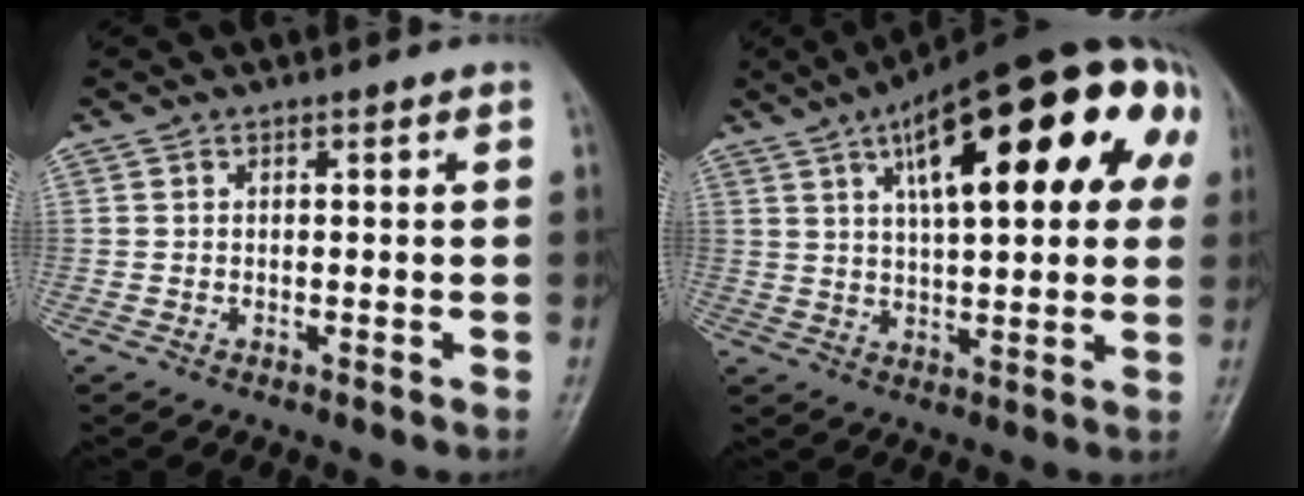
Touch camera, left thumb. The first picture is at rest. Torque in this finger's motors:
{"motor_torque": [0.57, 1.69, 1.93, -0.84, 0.42]}